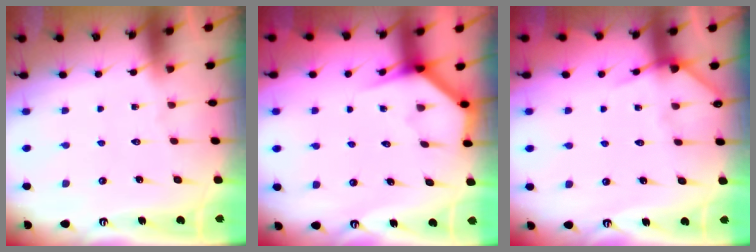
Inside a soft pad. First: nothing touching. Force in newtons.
{"total": 3.9, "press": 3.9, "slide": 0.2}
{"total": 5.2, "press": 5.2, "slide": 0.5}